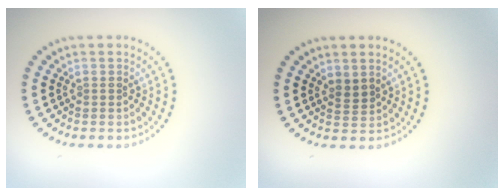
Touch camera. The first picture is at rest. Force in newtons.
{"total": 1.4, "press": 1.2, "slide": 0.8}